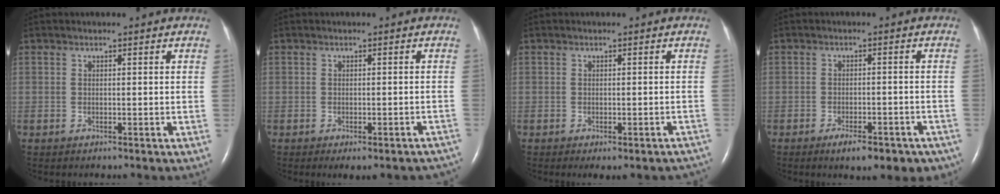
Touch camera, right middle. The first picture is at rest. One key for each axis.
{"total": 7.8, "fx": -6.6, "fy": 2.3, "fz": 3.3, "tx": -0.028, "ty": 0.002, "tz": -0.070}
{"total": 5.5, "fx": -4.5, "fy": 1.8, "fz": 2.6, "tx": -0.019, "ty": -0.001, "tz": -0.049}
{"total": 9.1, "fx": -6.6, "fy": 3.3, "fz": 5.3, "tx": -0.047, "ty": 0.003, "tz": -0.083}